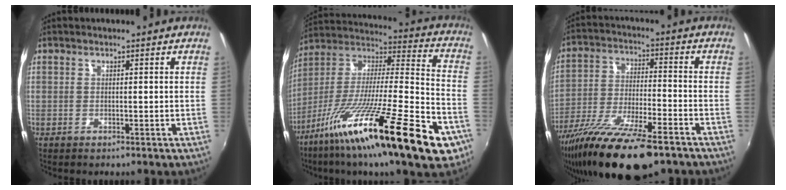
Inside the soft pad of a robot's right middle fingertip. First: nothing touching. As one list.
[{"total": 31.1, "force": [-17.8, 4.5, 25.1], "torque": [-0.397, -0.050, -0.295]}, {"total": 20.0, "force": [-14.4, 4.8, 13.1], "torque": [-0.254, -0.053, -0.250]}]